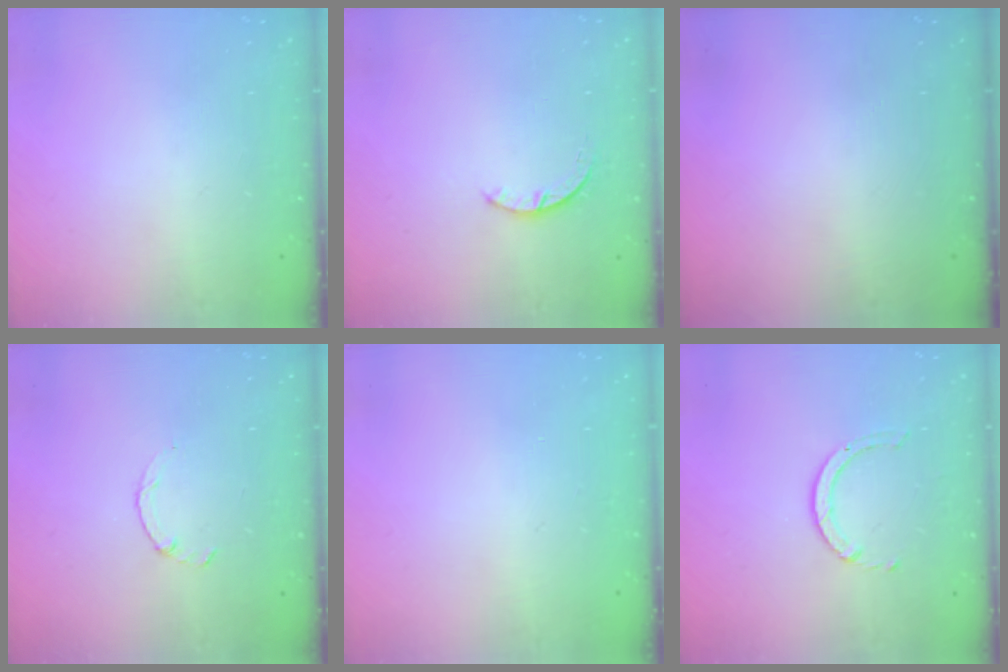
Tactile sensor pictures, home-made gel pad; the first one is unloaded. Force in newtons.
{"total": 2.4, "press": 2.4, "slide": 0.3}
{"total": 0.0}
{"total": 1.5, "press": 1.4, "slide": 0.3}
{"total": 2.6, "press": 2.6, "slide": 0.2}
{"total": 2.5, "press": 2.4, "slide": 0.3}